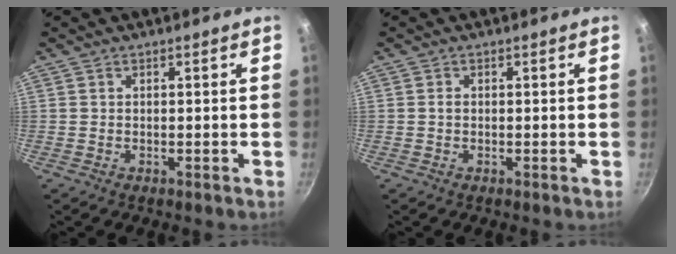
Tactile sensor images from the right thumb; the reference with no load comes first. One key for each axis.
{"total": 0.6, "fx": -0.1, "fy": 0.4, "fz": 0.5, "tx": -0.007, "ty": 0.000, "tz": -0.003}